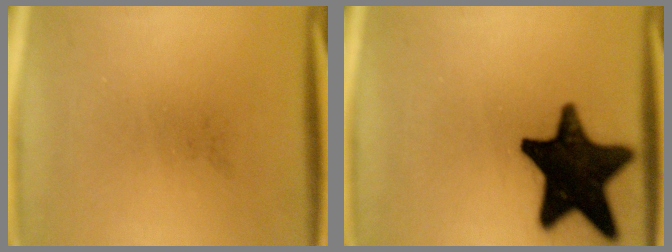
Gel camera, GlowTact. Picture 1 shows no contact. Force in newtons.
{"total": 19.7}